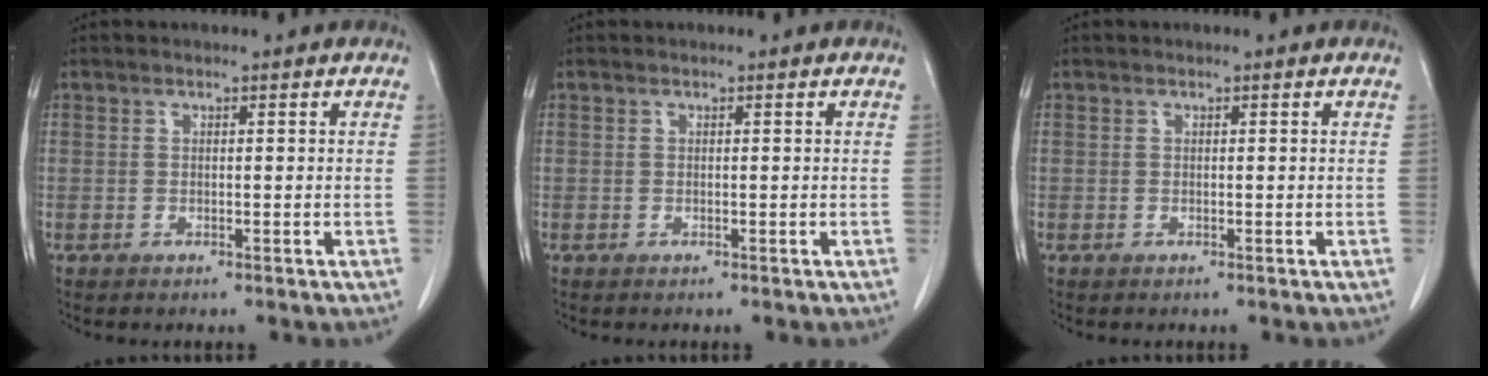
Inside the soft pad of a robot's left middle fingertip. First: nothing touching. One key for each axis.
{"total": 0.0}
{"total": 0.0}